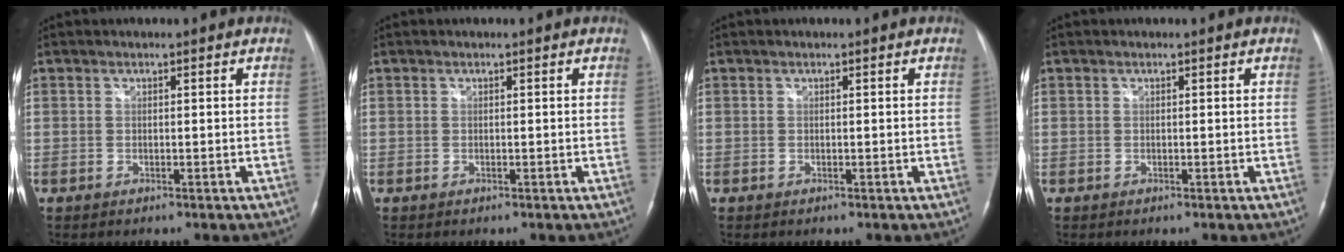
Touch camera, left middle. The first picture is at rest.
{"total": 0.0}
{"total": 0.0}
{"total": 0.0}